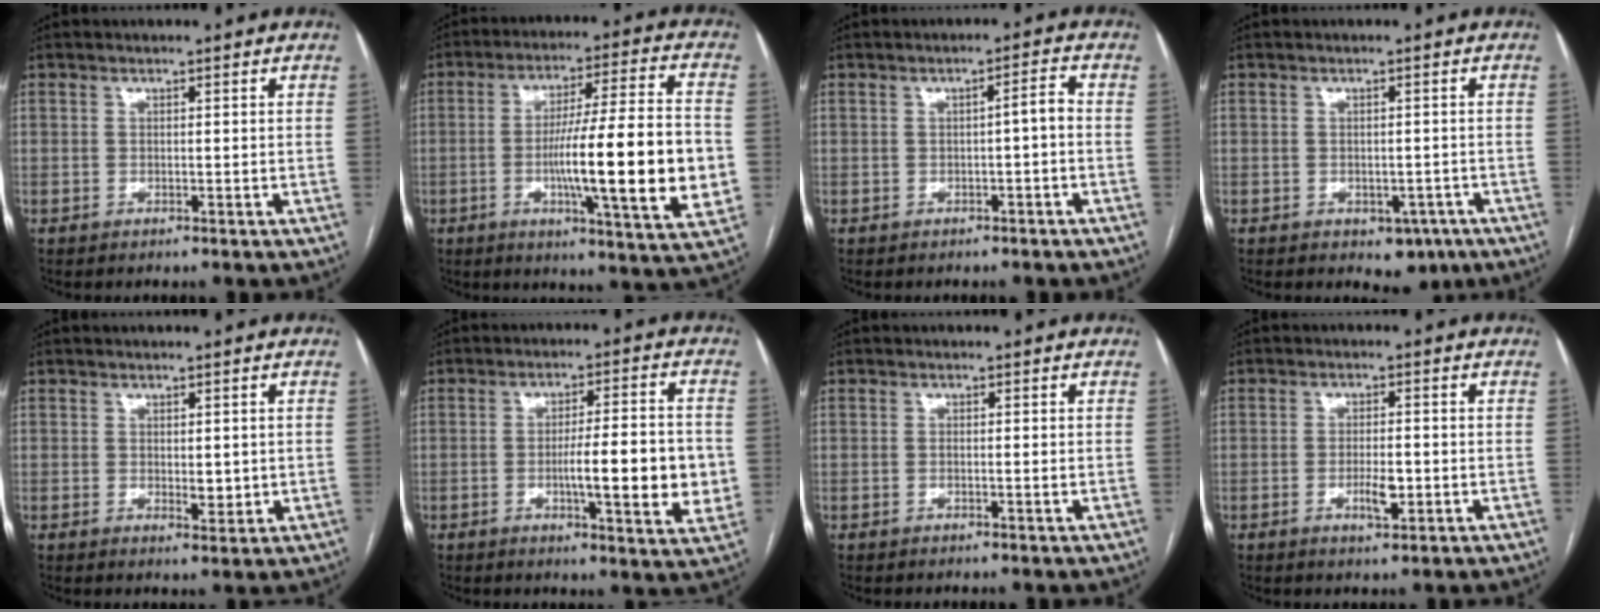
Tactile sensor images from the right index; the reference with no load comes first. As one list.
[{"total": 20.0, "force": [-3.0, 0.9, 19.8], "torque": [-0.278, 0.003, -0.041]}, {"total": 2.4, "force": [-0.5, 0.2, 2.3], "torque": [-0.031, 0.008, -0.007]}, {"total": 3.9, "force": [-2.0, 2.7, 2.0], "torque": [-0.014, 0.002, -0.015]}, {"total": 2.5, "force": [0.1, 1.2, 2.2], "torque": [-0.033, -0.005, 0.009]}, {"total": 10.5, "force": [-1.5, 1.5, 10.3], "torque": [-0.146, -0.001, -0.019]}, {"total": 0.6, "force": [0.0, 0.1, 0.6], "torque": [-0.014, 0.001, 0.003]}, {"total": 3.7, "force": [-1.1, 1.0, 3.4], "torque": [-0.064, 0.001, -0.012]}]